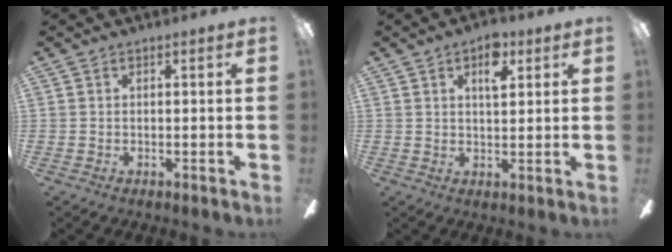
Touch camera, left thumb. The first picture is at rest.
{"total": 6.6, "force": [3.6, 3.2, 4.6], "torque": [-0.059, -0.008, 0.055]}